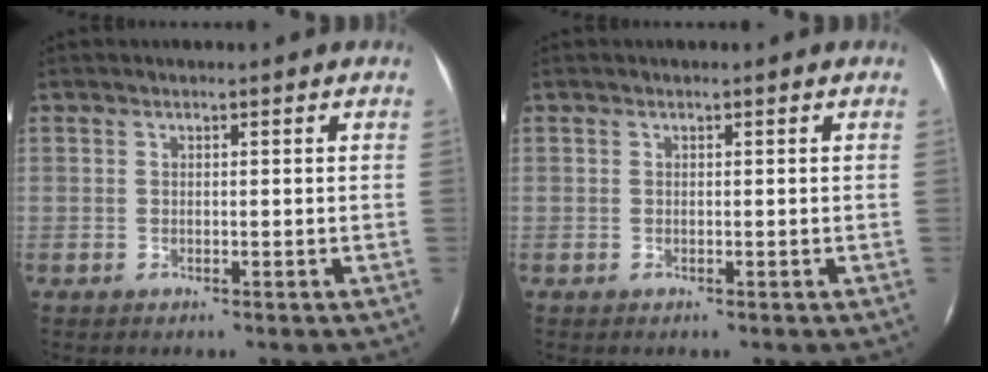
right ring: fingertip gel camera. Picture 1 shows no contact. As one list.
[{"total": 0.0}]